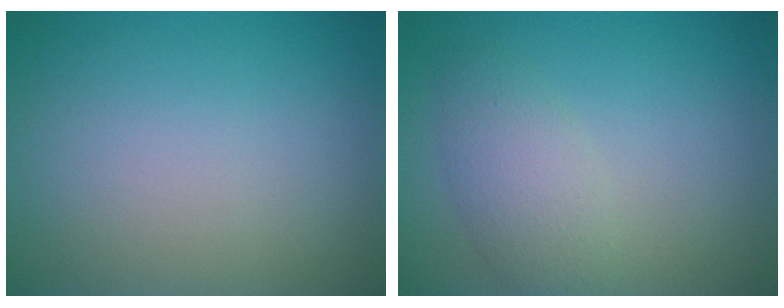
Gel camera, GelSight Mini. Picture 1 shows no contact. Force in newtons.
{"total": 3.1, "press": 3.1, "slide": 0.1}